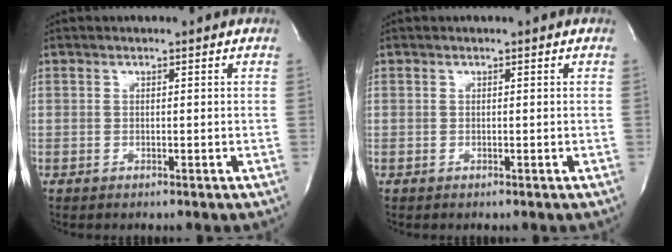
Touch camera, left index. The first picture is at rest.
{"total": 0.0}